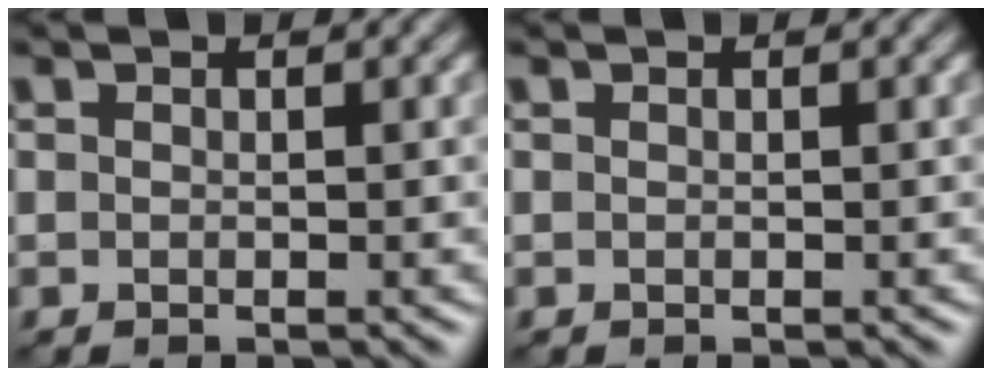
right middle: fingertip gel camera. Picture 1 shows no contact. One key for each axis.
{"total": 0.0}